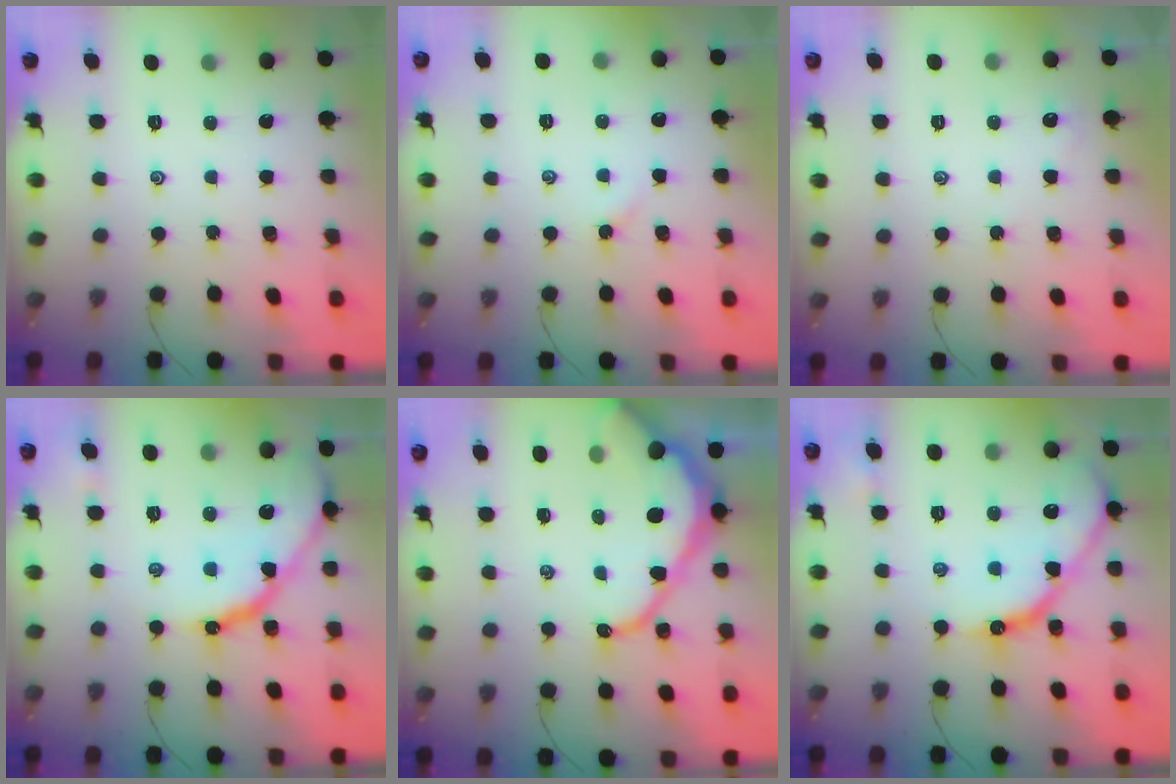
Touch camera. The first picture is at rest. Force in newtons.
{"total": 2.1, "press": 2.1, "slide": 0.4}
{"total": 1.7, "press": 1.7, "slide": 0.3}
{"total": 14.7, "press": 14.6, "slide": 1.5}
{"total": 13.5, "press": 13.4, "slide": 1.7}
{"total": 13.5, "press": 13.4, "slide": 1.4}